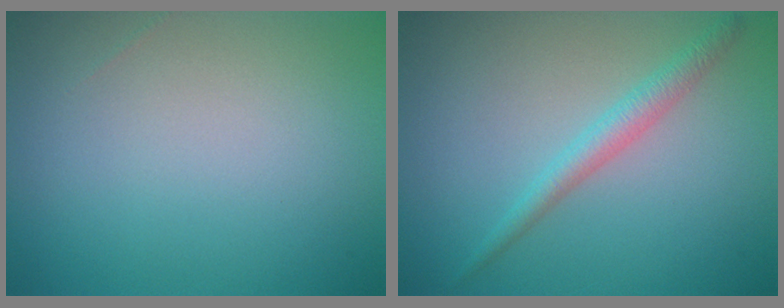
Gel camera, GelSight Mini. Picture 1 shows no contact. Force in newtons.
{"total": 2.2, "press": 2.2, "slide": 0.1}